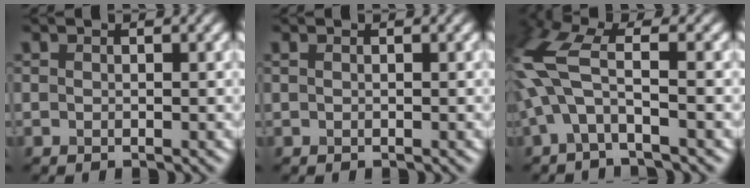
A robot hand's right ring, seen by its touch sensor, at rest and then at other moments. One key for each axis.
{"total": 0.0}
{"total": 6.2, "fx": -0.6, "fy": 2.0, "fz": 5.8, "tx": -0.147, "ty": 0.012, "tz": -0.023}